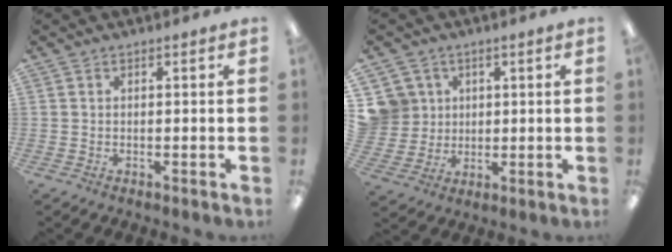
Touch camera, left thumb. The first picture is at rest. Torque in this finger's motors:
{"motor_torque": [-0.03, 0.03, 0.01, -0.01, -0.03]}